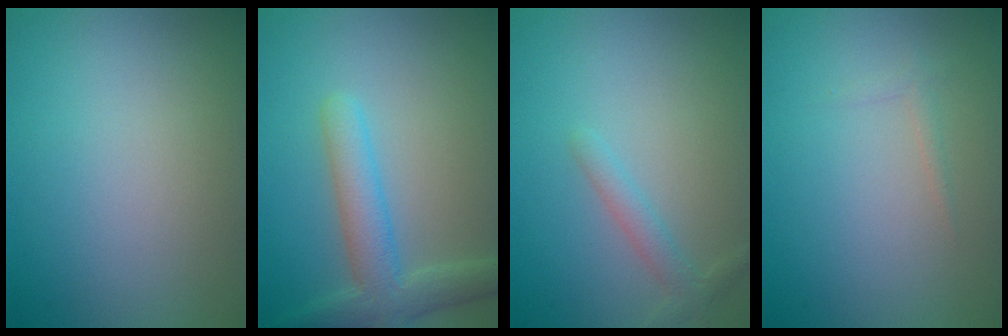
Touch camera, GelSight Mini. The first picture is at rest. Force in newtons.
{"total": 4.7, "press": 4.7, "slide": 0.3}
{"total": 1.7, "press": 1.7, "slide": 0.1}
{"total": 0.6, "press": 0.6, "slide": 0.1}